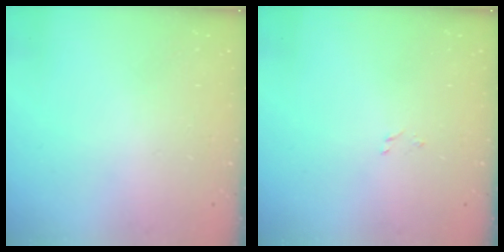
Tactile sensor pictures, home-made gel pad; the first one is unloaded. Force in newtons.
{"total": 1.6, "press": 1.5, "slide": 0.3}